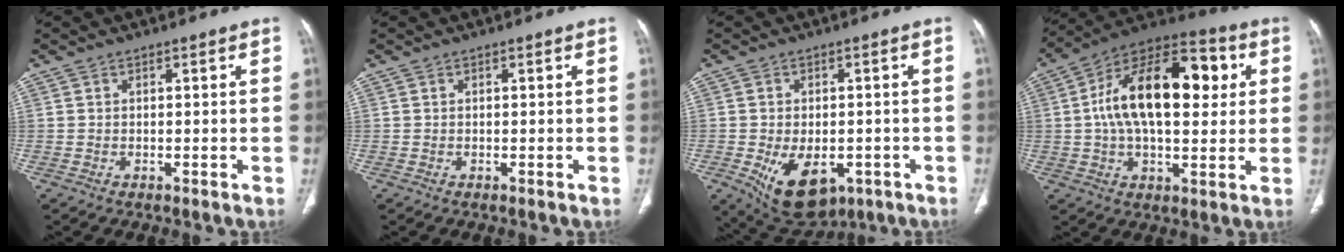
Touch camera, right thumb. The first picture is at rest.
{"total": 0.0}
{"total": 12.1, "force": [-4.5, 7.5, 8.4], "torque": [-0.118, 0.002, -0.049]}
{"total": 22.7, "force": [3.8, 11.8, 19.0], "torque": [-0.293, 0.024, 0.049]}